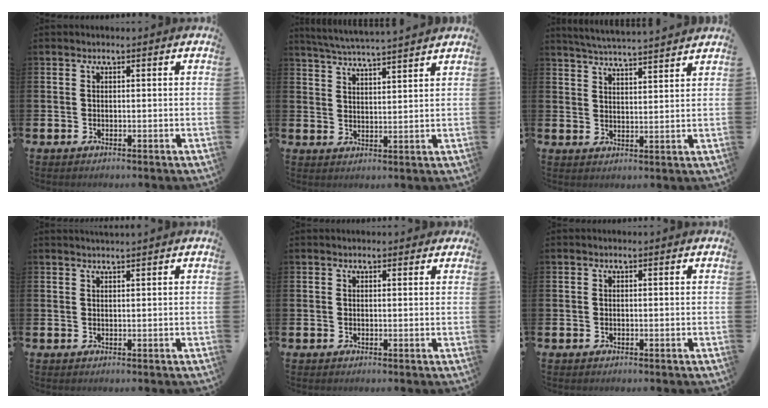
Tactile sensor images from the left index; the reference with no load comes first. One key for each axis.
{"total": 4.9, "fx": 4.8, "fy": -0.5, "fz": 0.8, "tx": -0.034, "ty": -0.027, "tz": 0.085}
{"total": 4.8, "fx": 4.7, "fy": -0.5, "fz": 0.4, "tx": -0.025, "ty": -0.031, "tz": 0.084}
{"total": 1.0, "fx": 1.0, "fy": -0.2, "fz": 0.2, "tx": 0.001, "ty": -0.002, "tz": 0.018}
{"total": 0.9, "fx": 0.7, "fy": 0.5, "fz": 0.2, "tx": 0.005, "ty": 0.003, "tz": 0.011}
{"total": 0.0}